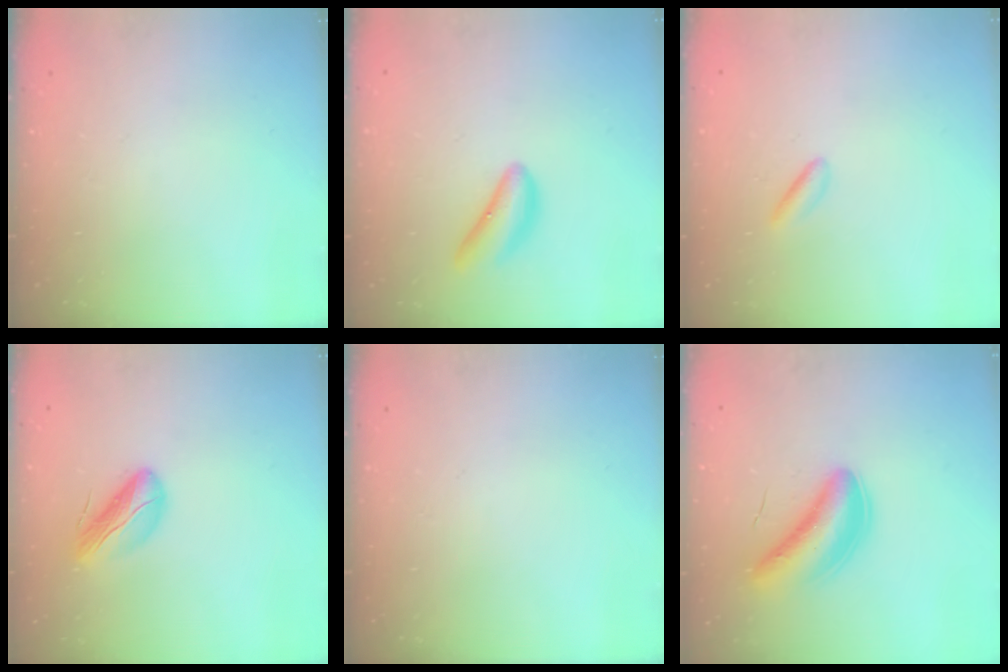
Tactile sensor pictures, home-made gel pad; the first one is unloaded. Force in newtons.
{"total": 8.4, "press": 8.3, "slide": 0.9}
{"total": 1.5, "press": 1.3, "slide": 0.7}
{"total": 9.7, "press": 9.4, "slide": 2.4}
{"total": 0.0}
{"total": 6.6, "press": 6.4, "slide": 1.6}